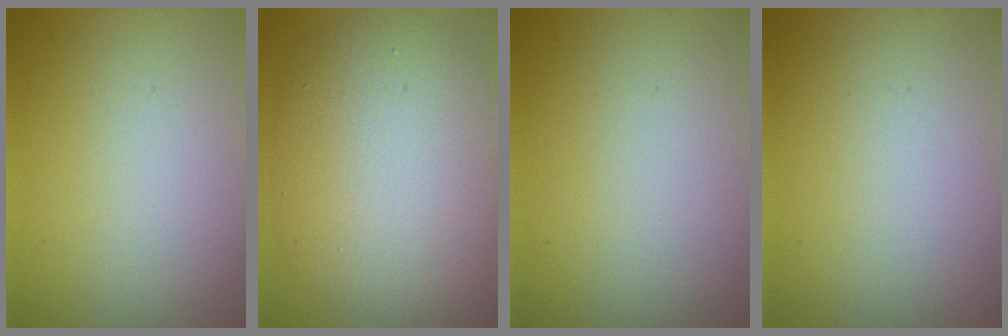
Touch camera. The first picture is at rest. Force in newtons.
{"total": 10.7, "press": 10.6, "slide": 0.8}
{"total": 0.0}
{"total": 0.0}